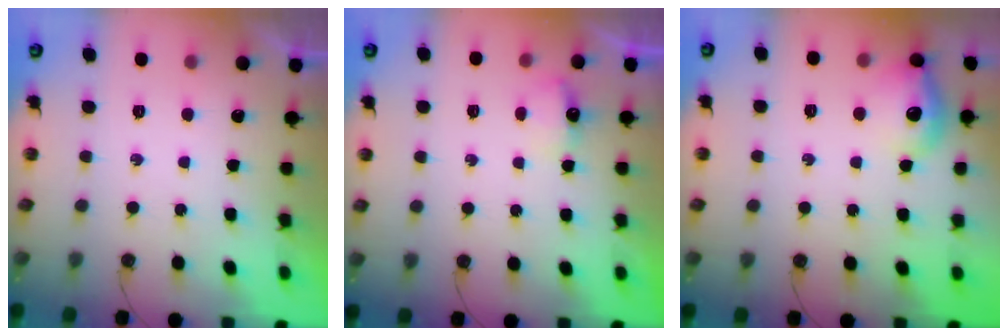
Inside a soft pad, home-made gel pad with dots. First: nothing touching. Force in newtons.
{"total": 4.0, "press": 3.9, "slide": 0.7}
{"total": 13.6, "press": 13.6, "slide": 1.1}